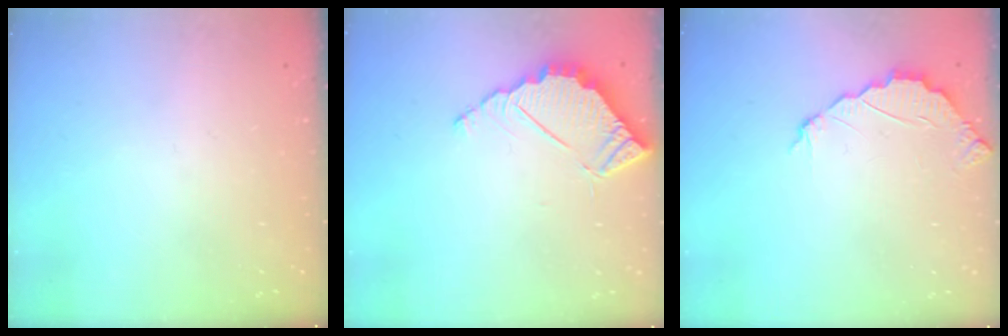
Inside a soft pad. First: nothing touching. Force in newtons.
{"total": 5.8, "press": 5.8, "slide": 0.4}
{"total": 2.2, "press": 2.2, "slide": 0.2}